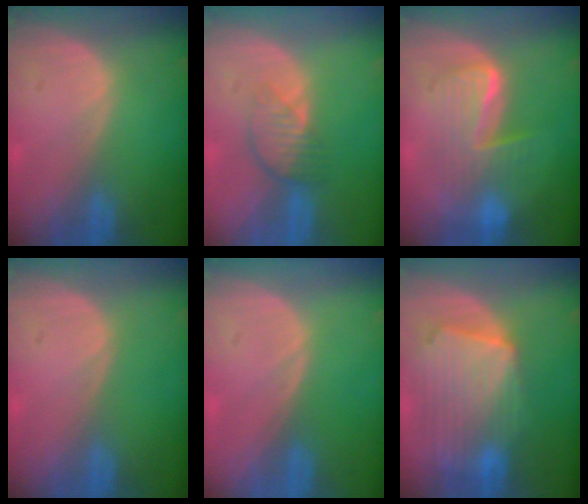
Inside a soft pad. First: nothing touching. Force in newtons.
{"total": 4.0, "press": 3.6, "slide": 1.9}
{"total": 6.8, "press": 6.8, "slide": 0.2}
{"total": 0.0}
{"total": 0.0}
{"total": 10.8, "press": 9.4, "slide": 5.3}